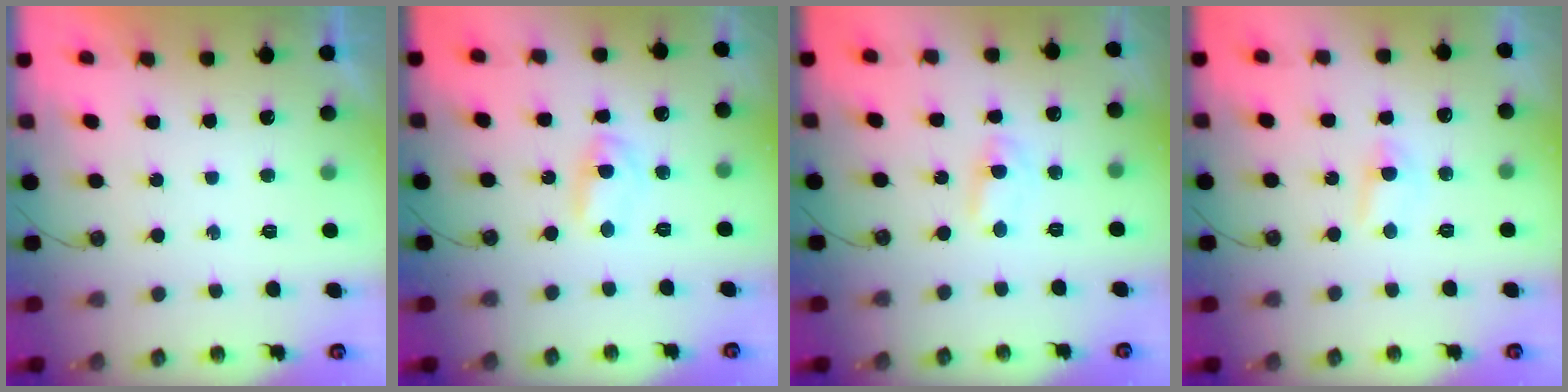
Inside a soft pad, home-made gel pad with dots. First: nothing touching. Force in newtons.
{"total": 2.9, "press": 2.9, "slide": 0.2}
{"total": 1.7, "press": 1.7, "slide": 0.3}
{"total": 4.6, "press": 4.5, "slide": 0.5}